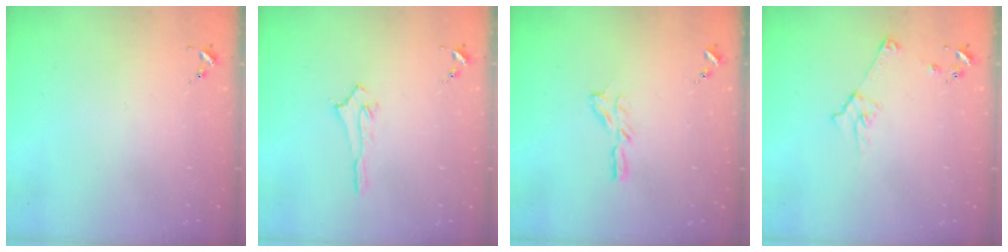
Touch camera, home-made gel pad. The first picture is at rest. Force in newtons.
{"total": 2.8, "press": 2.7, "slide": 0.4}
{"total": 5.9, "press": 5.9, "slide": 0.5}
{"total": 5.1, "press": 5.1, "slide": 0.8}